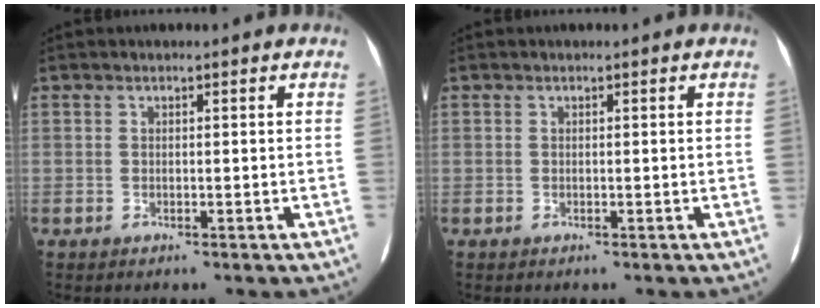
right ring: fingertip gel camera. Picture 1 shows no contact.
{"total": 0.0}